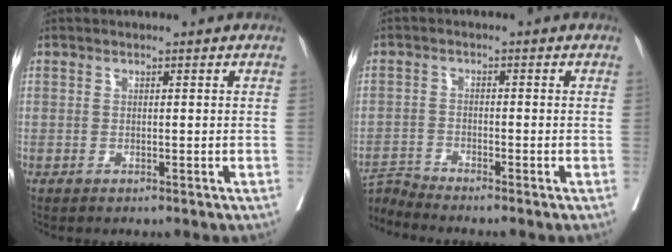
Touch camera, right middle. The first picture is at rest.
{"total": 4.0, "force": [-3.5, -1.8, -0.7], "torque": [0.003, -0.009, -0.067]}